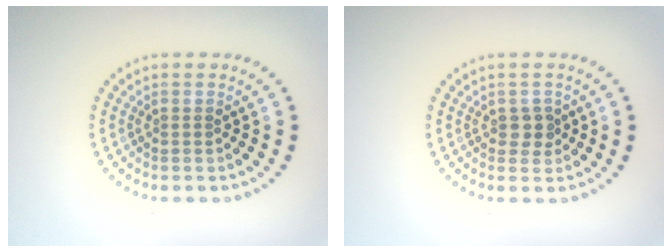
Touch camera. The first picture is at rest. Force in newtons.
{"total": 1.3, "press": 1.3, "slide": 0.3}